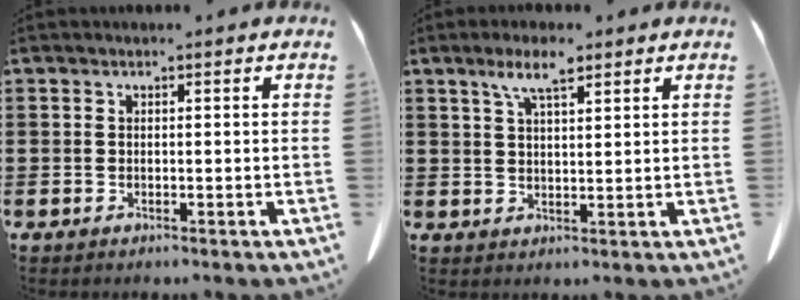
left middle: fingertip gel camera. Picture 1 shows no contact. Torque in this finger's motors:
{"motor_torque": [1.14, 1.00, 0.50, 0.12]}